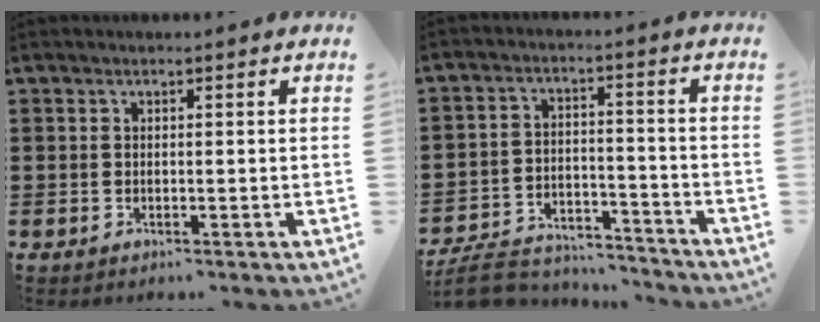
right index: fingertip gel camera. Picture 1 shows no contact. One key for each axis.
{"total": 8.6, "fx": -8.1, "fy": 1.9, "fz": 2.2, "tx": -0.046, "ty": 0.022, "tz": -0.157}